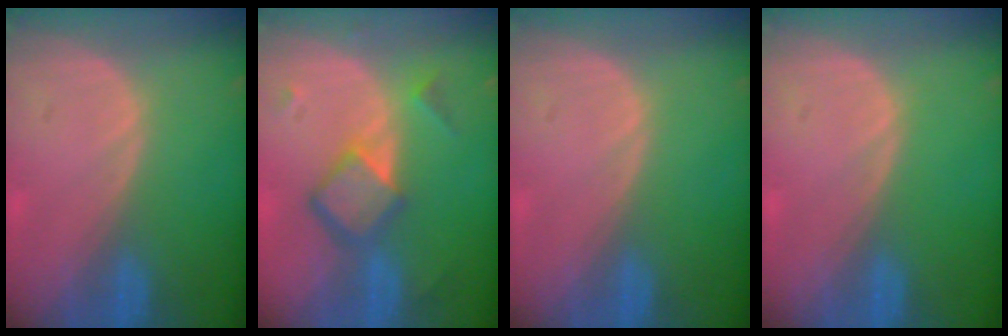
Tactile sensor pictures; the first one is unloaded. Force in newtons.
{"total": 6.6, "press": 5.7, "slide": 3.3}
{"total": 0.0}
{"total": 0.0}